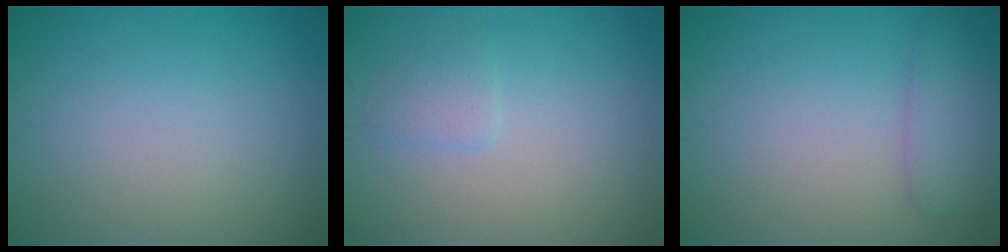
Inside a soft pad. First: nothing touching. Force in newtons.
{"total": 1.4, "press": 1.4, "slide": 0.1}
{"total": 2.3, "press": 2.3, "slide": 0.1}